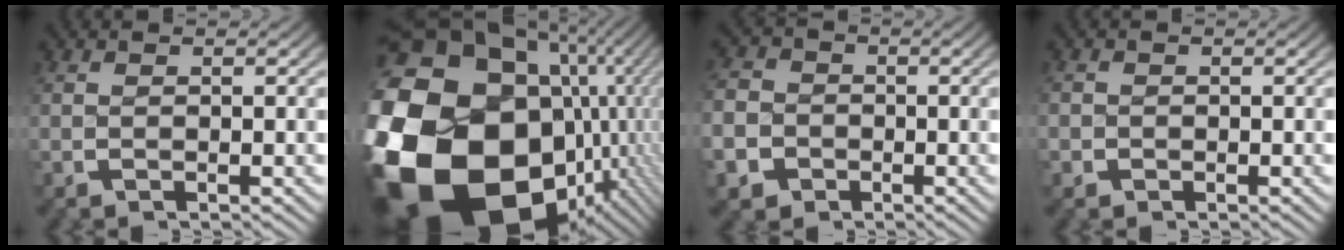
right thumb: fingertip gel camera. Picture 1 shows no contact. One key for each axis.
{"total": 31.2, "fx": -5.6, "fy": 21.5, "fz": 21.8, "tx": -0.408, "ty": -0.083, "tz": -0.065}
{"total": 7.7, "fx": -2.5, "fy": 7.0, "fz": 2.1, "tx": -0.058, "ty": -0.030, "tz": -0.044}
{"total": 1.5, "fx": -0.5, "fy": 1.5, "fz": 0.1, "tx": -0.002, "ty": -0.007, "tz": -0.009}